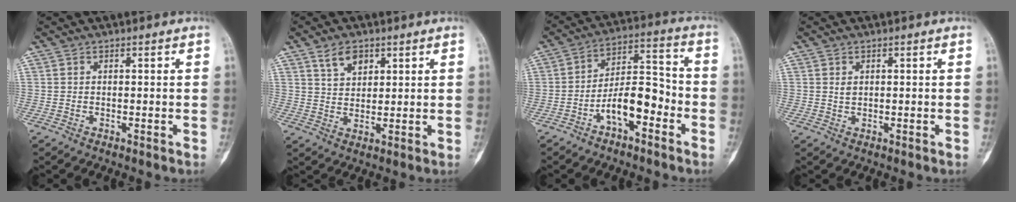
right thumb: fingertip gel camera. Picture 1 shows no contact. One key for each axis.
{"total": 5.3, "fx": 3.1, "fy": 3.2, "fz": 2.9, "tx": -0.035, "ty": -0.018, "tz": 0.060}
{"total": 10.5, "fx": -4.5, "fy": 4.9, "fz": 8.1, "tx": -0.124, "ty": 0.052, "tz": -0.080}
{"total": 1.1, "fx": 0.4, "fy": 0.8, "fz": 0.7, "tx": -0.008, "ty": -0.001, "tz": 0.010}